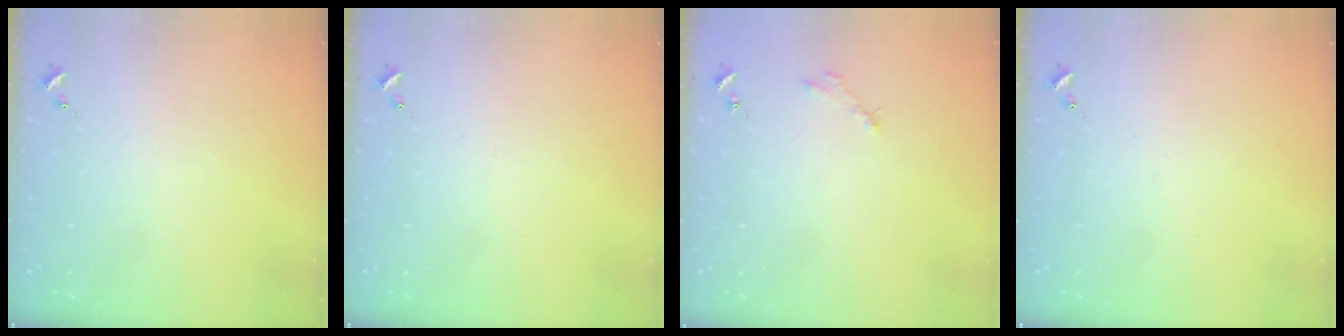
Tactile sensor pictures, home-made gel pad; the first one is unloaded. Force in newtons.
{"total": 0.0}
{"total": 2.5, "press": 2.5, "slide": 0.3}
{"total": 0.0}